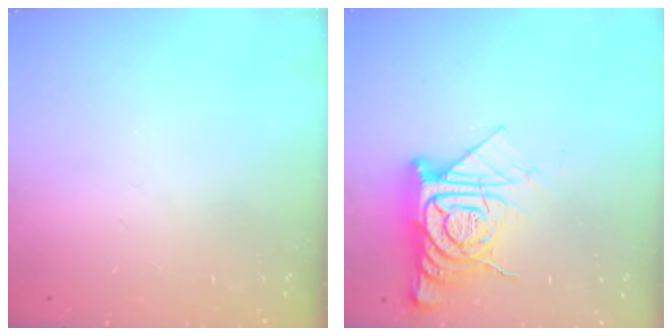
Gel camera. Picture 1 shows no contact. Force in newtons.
{"total": 14.6, "press": 14.5, "slide": 1.4}